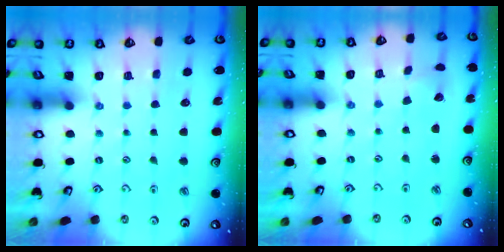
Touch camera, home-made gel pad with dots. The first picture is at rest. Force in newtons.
{"total": 2.2, "press": 2.2, "slide": 0.2}